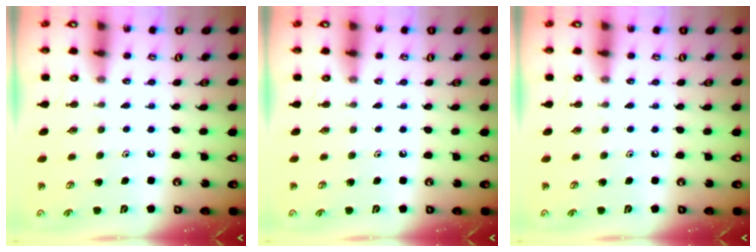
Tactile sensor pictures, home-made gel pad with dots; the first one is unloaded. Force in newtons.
{"total": 0.0}
{"total": 0.0}